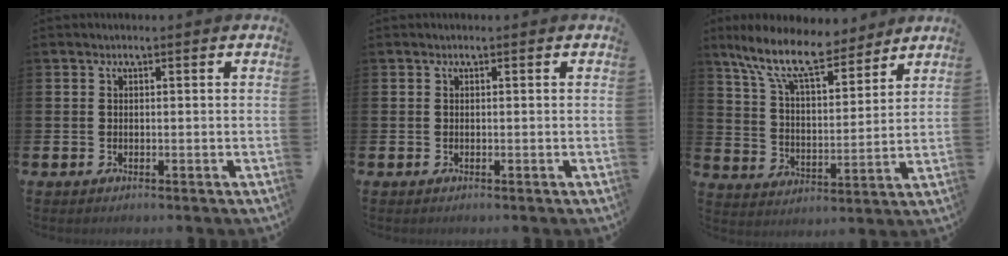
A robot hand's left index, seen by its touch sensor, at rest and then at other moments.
{"total": 0.0}
{"total": 11.7, "force": [9.5, 3.7, 5.6], "torque": [-0.133, -0.049, 0.166]}